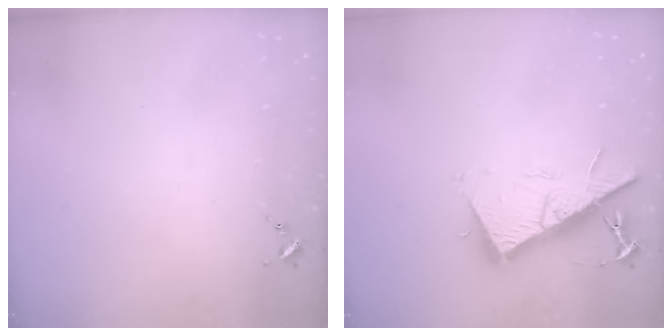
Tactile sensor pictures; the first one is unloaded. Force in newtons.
{"total": 15.0, "press": 14.9, "slide": 0.4}